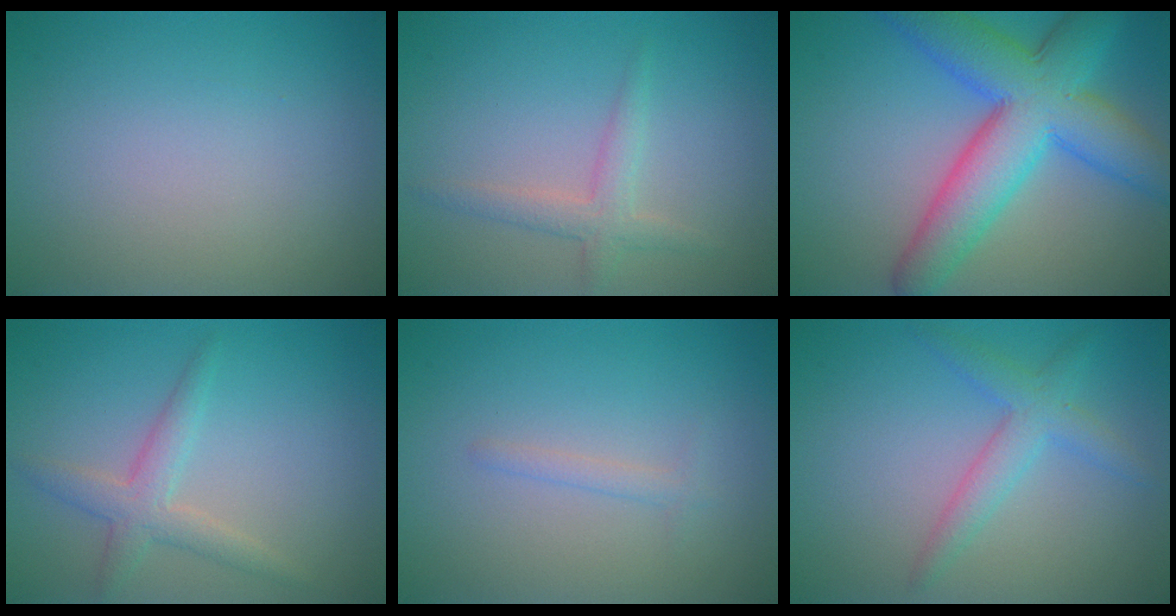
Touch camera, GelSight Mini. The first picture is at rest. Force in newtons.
{"total": 2.2, "press": 2.2, "slide": 0.0}
{"total": 9.9, "press": 9.9, "slide": 0.1}
{"total": 2.7, "press": 2.7, "slide": 0.2}
{"total": 1.0, "press": 1.0, "slide": 0.0}
{"total": 2.1, "press": 2.1, "slide": 0.1}